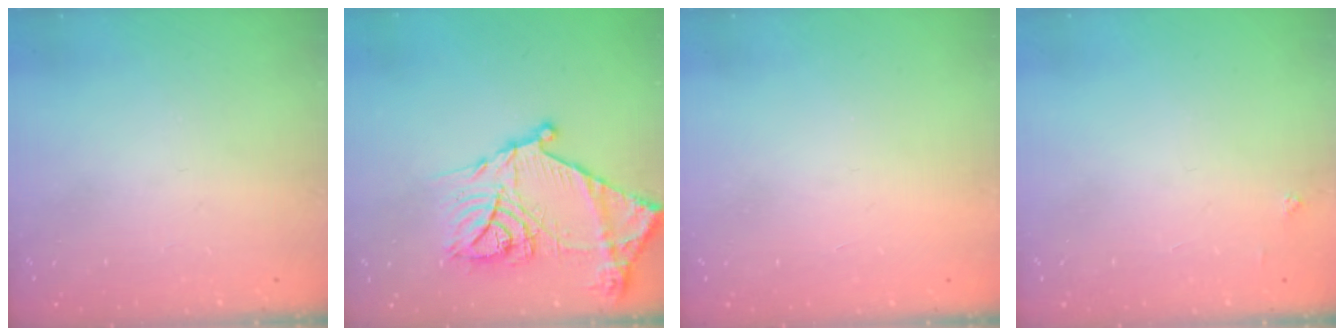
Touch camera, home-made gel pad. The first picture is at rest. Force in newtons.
{"total": 22.3, "press": 22.2, "slide": 2.0}
{"total": 1.6, "press": 1.6, "slide": 0.1}
{"total": 3.8, "press": 3.8, "slide": 0.4}